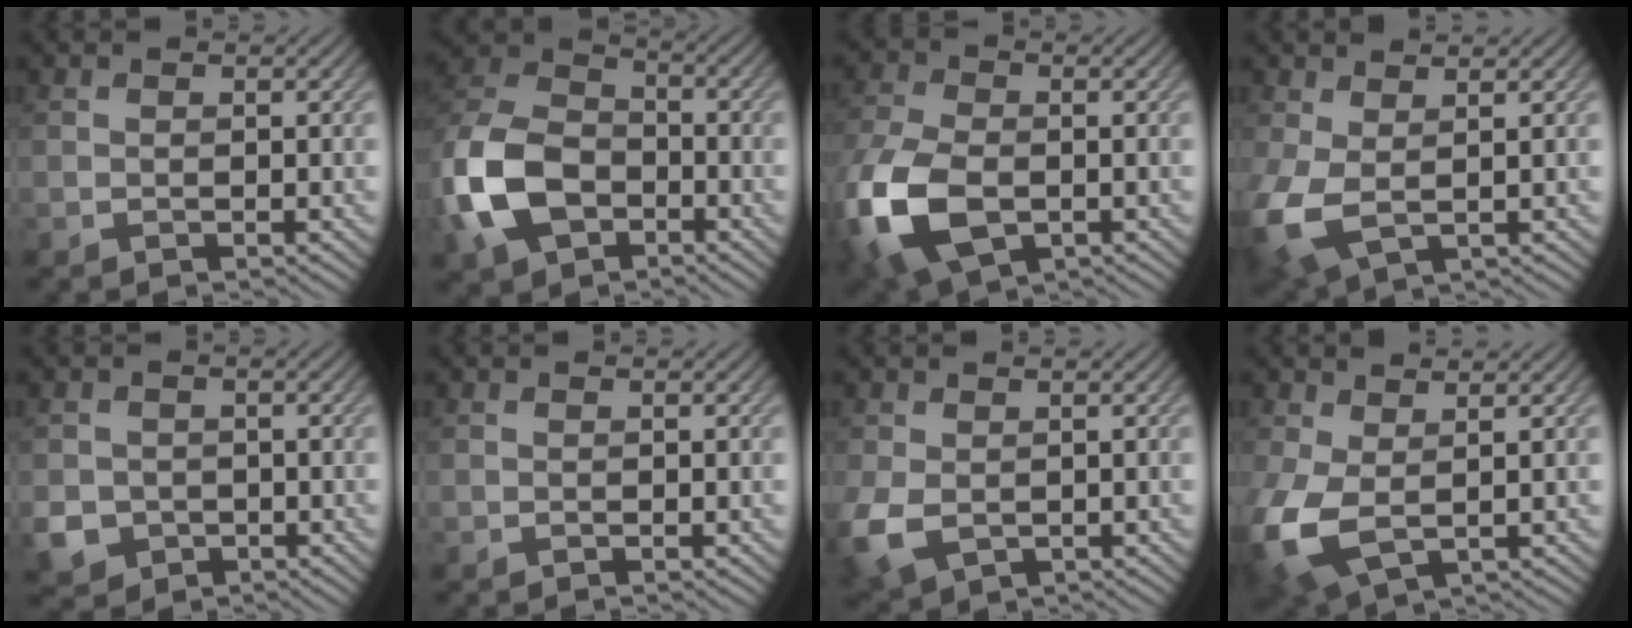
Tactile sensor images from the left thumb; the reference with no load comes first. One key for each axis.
{"total": 12.9, "fx": -4.6, "fy": 8.9, "fz": 8.1, "tx": -0.210, "ty": -0.013, "tz": -0.104}
{"total": 13.5, "fx": -4.3, "fy": 8.1, "fz": 9.9, "tx": -0.273, "ty": -0.040, "tz": -0.071}
{"total": 6.3, "fx": 0.0, "fy": 3.5, "fz": 5.2, "tx": -0.144, "ty": -0.014, "tz": 0.000}
{"total": 4.4, "fx": -1.6, "fy": 3.8, "fz": 1.5, "tx": -0.040, "ty": -0.018, "tz": -0.034}
{"total": 0.0}
{"total": 5.5, "fx": -0.9, "fy": 3.9, "fz": 3.8, "tx": -0.111, "ty": -0.019, "tz": -0.015}
{"total": 7.8, "fx": -0.4, "fy": 4.5, "fz": 6.3, "tx": -0.179, "ty": -0.020, "tz": -0.004}